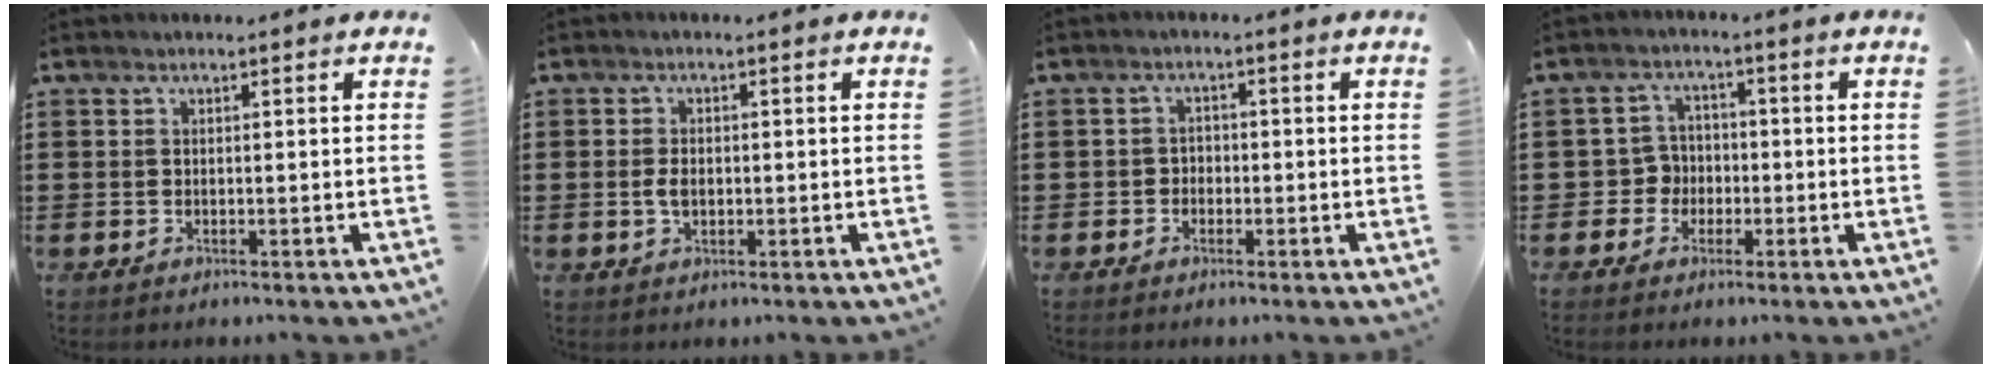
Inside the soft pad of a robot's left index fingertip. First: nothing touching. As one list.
[{"total": 2.6, "force": [-0.1, 1.5, 2.1], "torque": [-0.049, 0.001, -0.005]}, {"total": 1.7, "force": [-1.0, 1.3, 0.3], "torque": [-0.012, 0.004, -0.024]}, {"total": 3.9, "force": [-1.4, 3.5, 1.0], "torque": [-0.032, 0.008, -0.032]}]